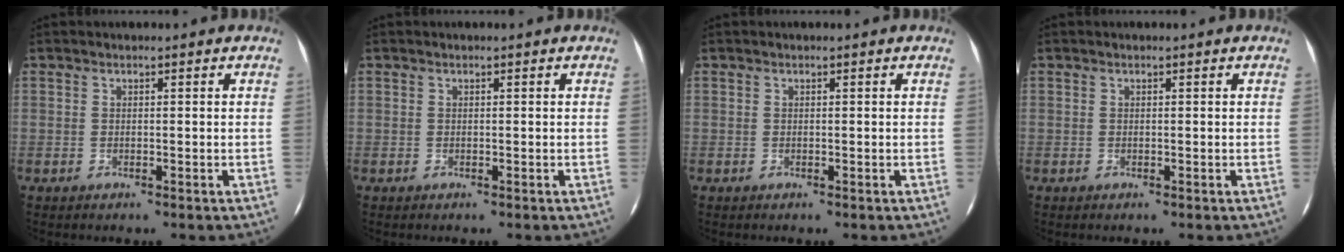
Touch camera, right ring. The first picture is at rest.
{"total": 0.0}
{"total": 0.0}
{"total": 0.0}